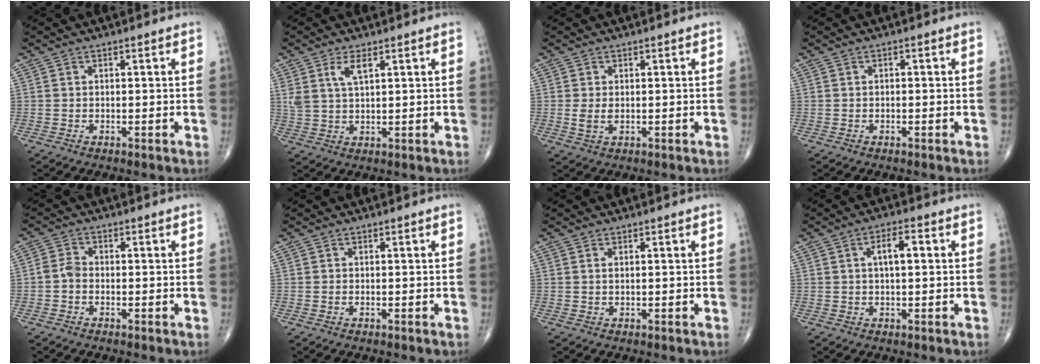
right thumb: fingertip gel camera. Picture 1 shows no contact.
{"total": 4.6, "force": [2.3, 1.8, 3.6], "torque": [-0.073, -0.007, 0.052]}
{"total": 2.1, "force": [0.0, 1.2, 1.8], "torque": [-0.041, -0.004, 0.003]}
{"total": 0.6, "force": [-0.1, 0.3, 0.5], "torque": [-0.007, 0.004, -0.003]}
{"total": 2.3, "force": [-0.7, 1.6, 1.6], "torque": [-0.028, 0.007, -0.022]}
{"total": 0.0}
{"total": 0.5, "force": [0.2, 0.2, 0.5], "torque": [-0.014, 0.002, 0.005]}
{"total": 4.7, "force": [0.8, 1.8, 4.2], "torque": [-0.068, 0.008, 0.011]}